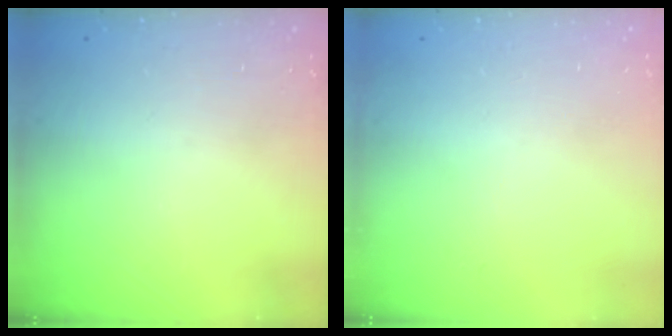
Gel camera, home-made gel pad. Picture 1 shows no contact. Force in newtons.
{"total": 0.0}